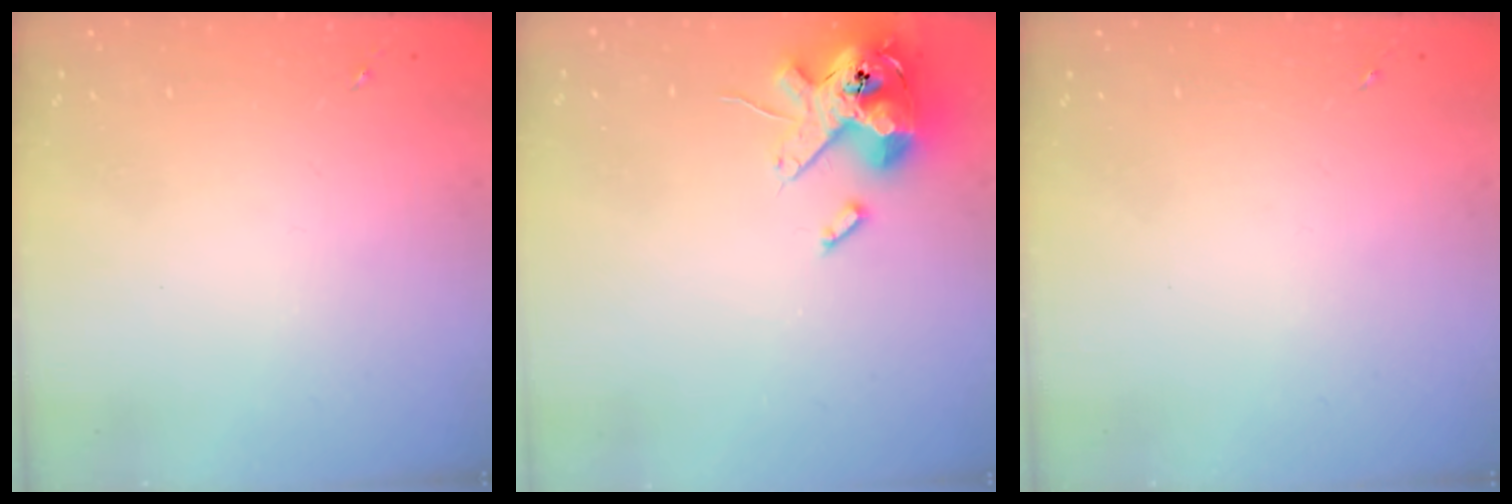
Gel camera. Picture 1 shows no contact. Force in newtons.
{"total": 14.8, "press": 14.5, "slide": 2.9}
{"total": 0.0}